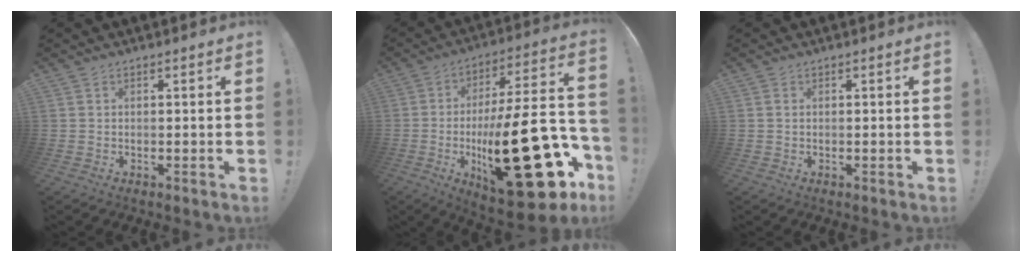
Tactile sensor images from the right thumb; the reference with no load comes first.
{"total": 35.8, "force": [-8.5, 12.9, 32.3], "torque": [-0.498, 0.034, -0.116]}
{"total": 0.8, "force": [0.3, 0.6, 0.5], "torque": [-0.016, 0.005, 0.006]}